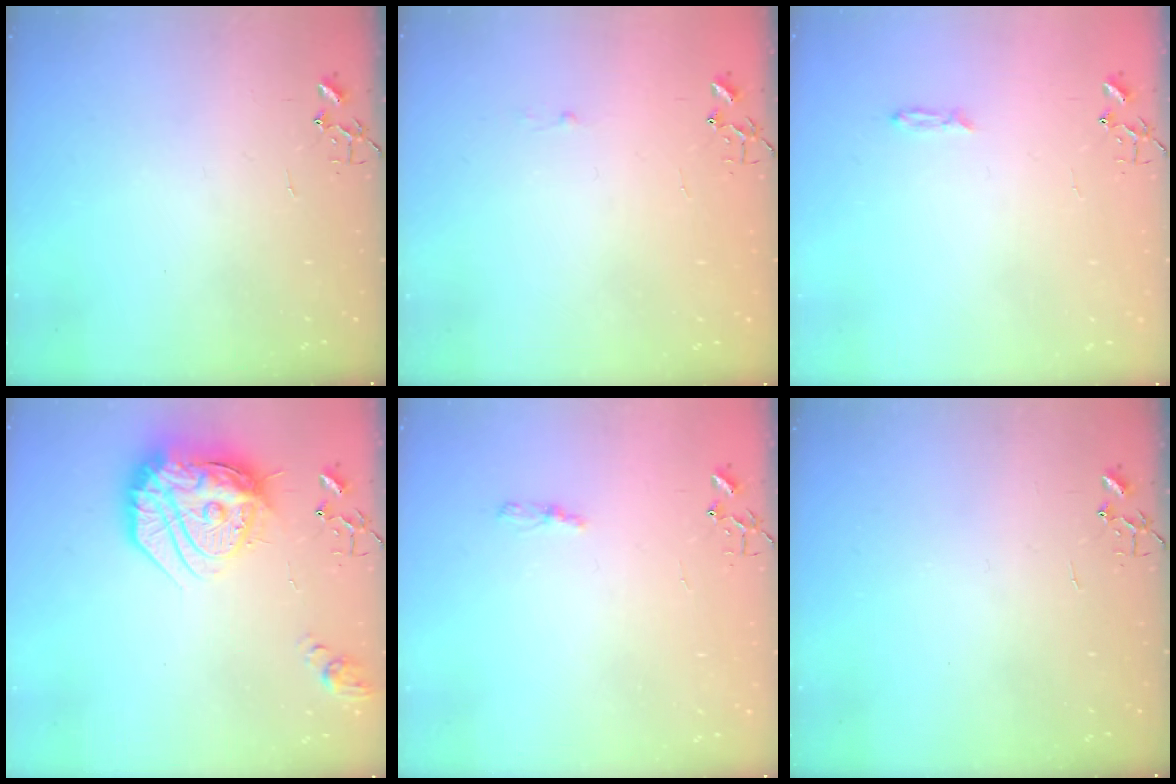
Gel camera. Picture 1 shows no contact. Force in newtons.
{"total": 1.8, "press": 1.8, "slide": 0.2}
{"total": 3.7, "press": 3.6, "slide": 0.4}
{"total": 23.9, "press": 23.8, "slide": 2.1}
{"total": 4.2, "press": 4.1, "slide": 0.5}
{"total": 0.0}